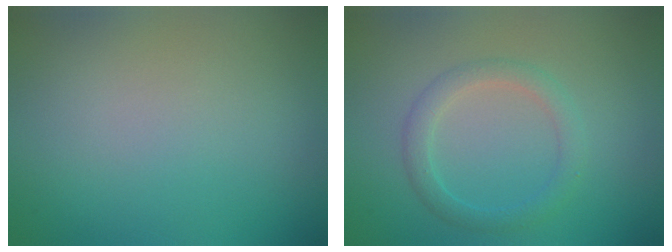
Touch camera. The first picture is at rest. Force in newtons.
{"total": 2.4, "press": 2.3, "slide": 0.1}